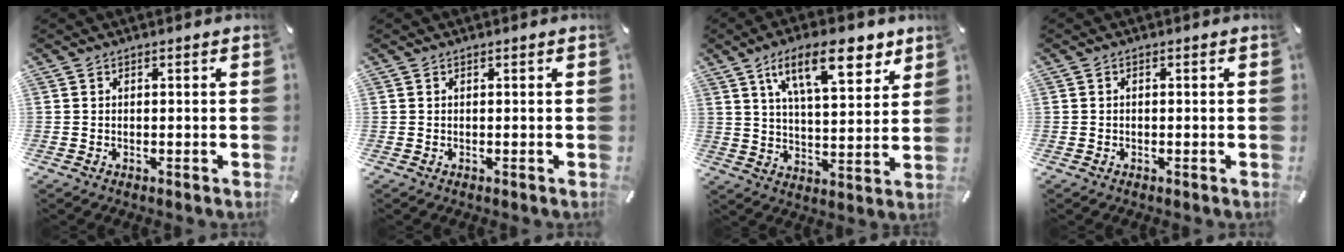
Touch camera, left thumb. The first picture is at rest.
{"total": 0.0}
{"total": 16.2, "force": [8.9, 6.8, 11.7], "torque": [-0.180, -0.026, 0.147]}
{"total": 0.0}